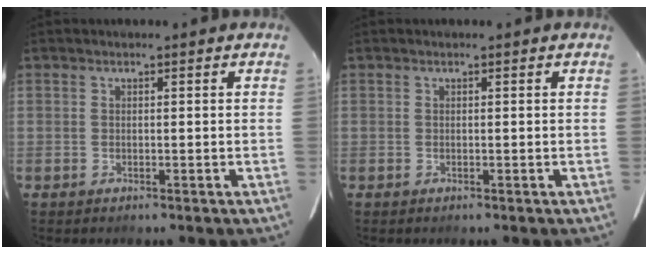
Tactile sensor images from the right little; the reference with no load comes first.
{"total": 0.0}